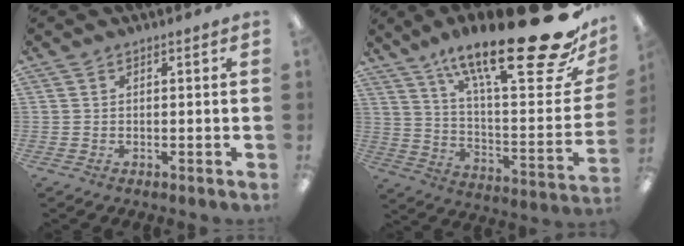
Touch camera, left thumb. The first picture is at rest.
{"total": 28.7, "force": [17.7, 6.1, 21.8], "torque": [-0.311, -0.126, 0.283]}